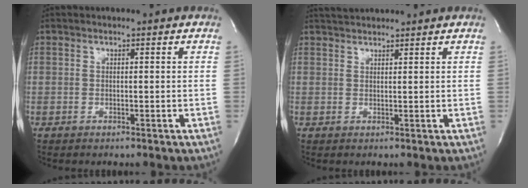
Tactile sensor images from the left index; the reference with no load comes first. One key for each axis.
{"total": 3.1, "fx": 3.0, "fy": 0.2, "fz": 0.7, "tx": -0.017, "ty": 0.023, "tz": 0.055}